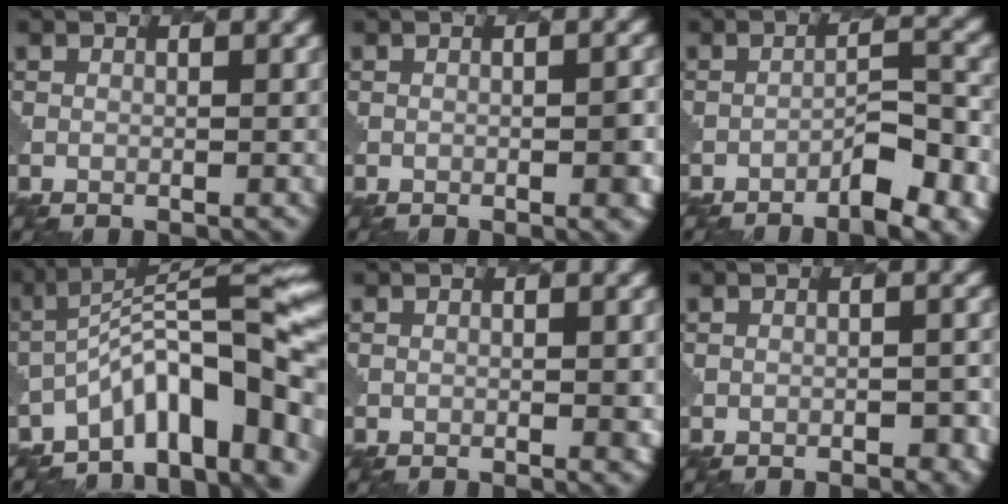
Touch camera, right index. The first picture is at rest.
{"total": 2.1, "force": [-0.5, 0.6, 1.9], "torque": [-0.019, 0.002, -0.004]}
{"total": 4.7, "force": [-3.0, 1.1, 3.4], "torque": [-0.052, 0.011, -0.045]}
{"total": 11.5, "force": [-5.7, 3.3, 9.4], "torque": [-0.127, 0.024, -0.098]}
{"total": 1.3, "force": [0.0, 0.3, 1.3], "torque": [-0.017, -0.001, 0.002]}
{"total": 2.1, "force": [-1.1, 1.1, 1.4], "torque": [-0.017, 0.012, -0.004]}